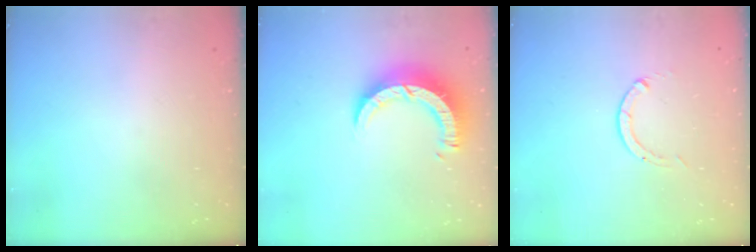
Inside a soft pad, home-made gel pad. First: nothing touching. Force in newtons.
{"total": 9.7, "press": 9.6, "slide": 1.0}
{"total": 0.0}